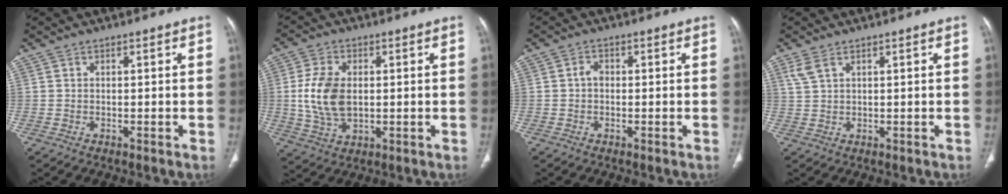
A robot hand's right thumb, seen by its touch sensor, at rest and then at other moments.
{"total": 10.2, "force": [0.5, 6.3, 8.0], "torque": [-0.163, -0.002, 0.016]}
{"total": 1.7, "force": [-0.1, 1.2, 1.1], "torque": [-0.014, 0.006, -0.007]}
{"total": 2.7, "force": [1.6, 1.2, 1.8], "torque": [-0.046, 0.007, 0.046]}